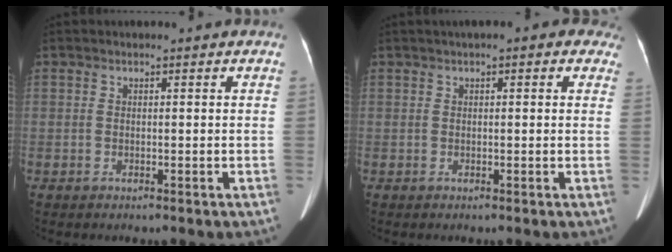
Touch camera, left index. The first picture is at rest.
{"total": 5.6, "force": [3.7, 1.9, 3.7], "torque": [-0.032, 0.029, 0.038]}